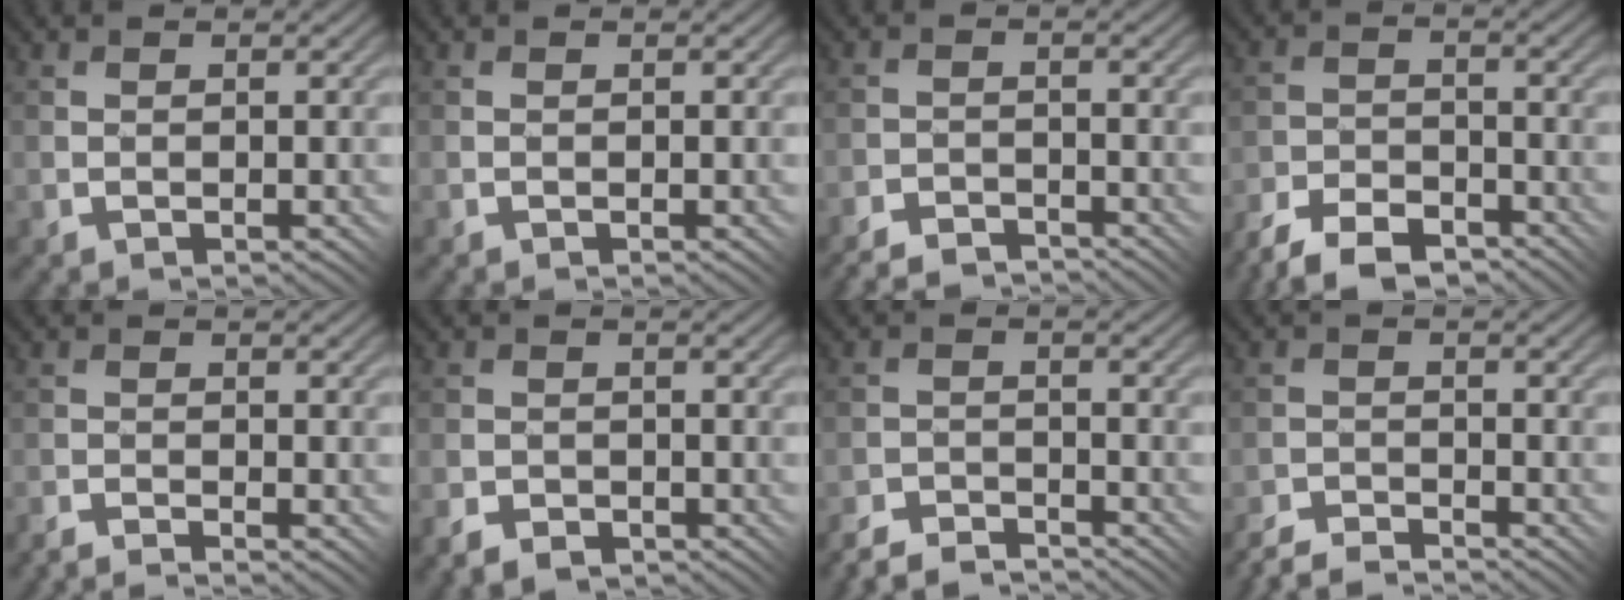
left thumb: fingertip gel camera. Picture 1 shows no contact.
{"total": 0.0}
{"total": 3.8, "force": [-3.7, 0.3, 0.6], "torque": [-0.007, 0.003, -0.075]}
{"total": 7.7, "force": [-6.7, 2.4, 3.0], "torque": [-0.055, -0.001, -0.132]}
{"total": 2.6, "force": [-2.5, -0.3, 0.7], "torque": [-0.014, 0.002, -0.050]}
{"total": 2.8, "force": [-2.1, 1.6, 1.0], "torque": [-0.021, -0.002, -0.046]}
{"total": 4.5, "force": [-4.4, 0.3, 0.6], "torque": [-0.006, 0.001, -0.092]}
{"total": 3.9, "force": [-3.9, 0.0, 0.7], "torque": [-0.009, 0.002, -0.081]}